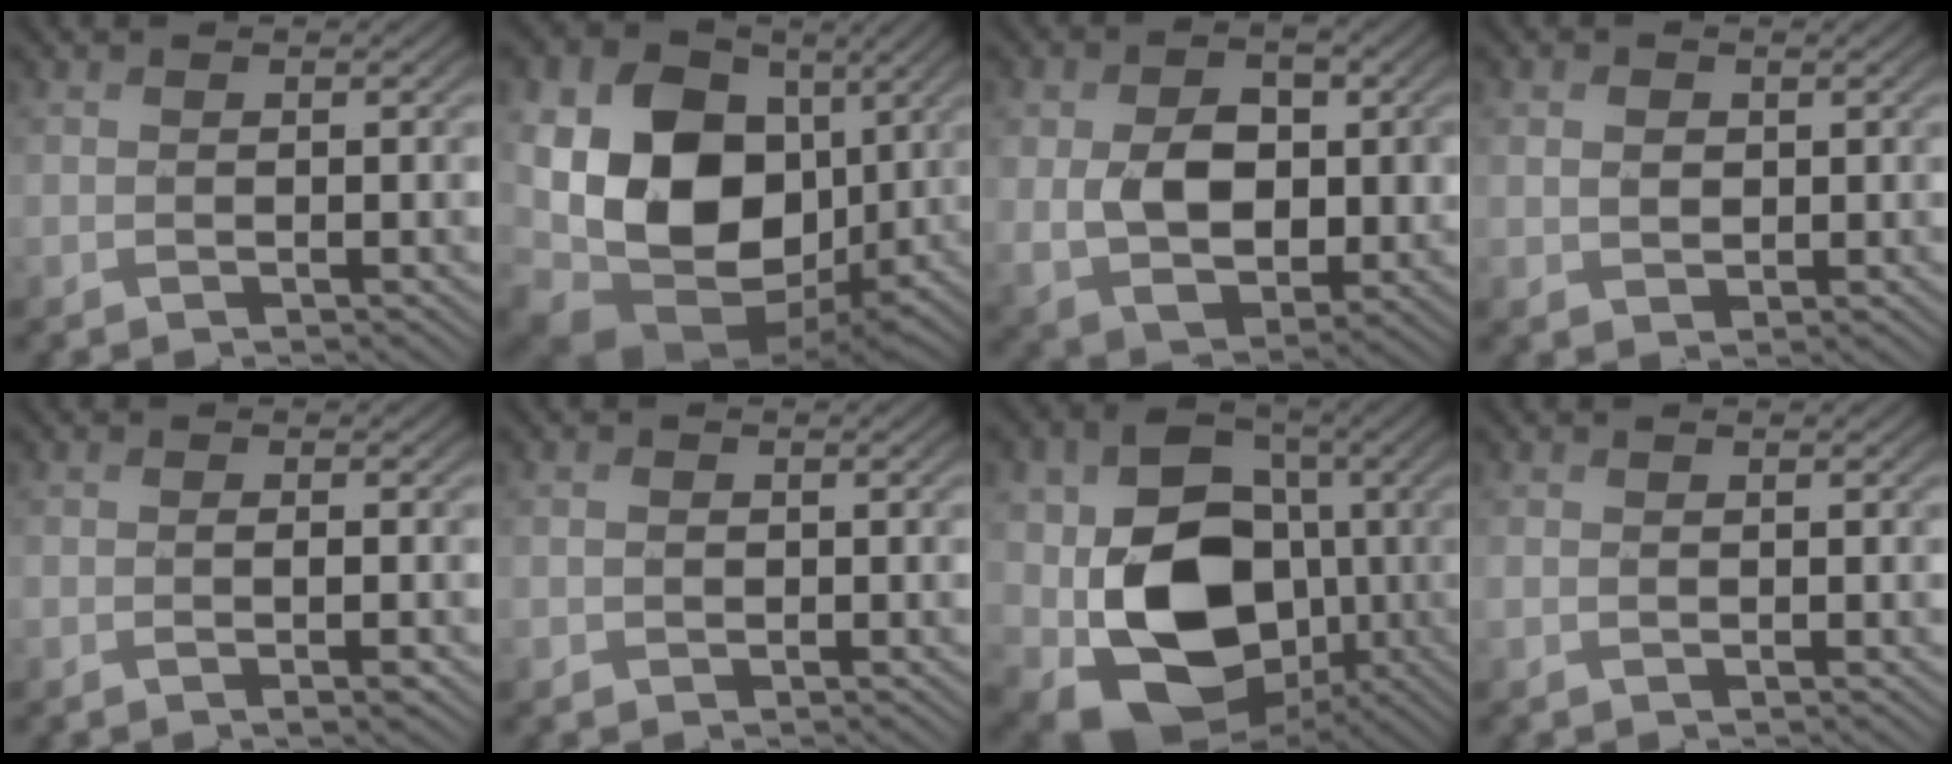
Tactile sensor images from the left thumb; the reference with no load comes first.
{"total": 18.3, "force": [2.1, 13.4, 12.2], "torque": [-0.283, -0.018, 0.053]}
{"total": 10.0, "force": [0.7, 6.9, 7.2], "torque": [-0.144, -0.013, 0.014]}
{"total": 2.1, "force": [0.5, 1.7, 1.1], "torque": [-0.031, -0.001, 0.008]}
{"total": 1.7, "force": [-0.7, 0.5, 1.5], "torque": [-0.027, -0.001, -0.010]}
{"total": 1.1, "force": [-0.2, 1.0, 0.4], "torque": [-0.009, -0.004, -0.006]}
{"total": 14.8, "force": [-2.0, 11.1, 9.6], "torque": [-0.191, -0.017, -0.036]}
{"total": 0.8, "force": [0.0, 0.5, 0.5], "torque": [-0.016, -0.001, 0.000]}